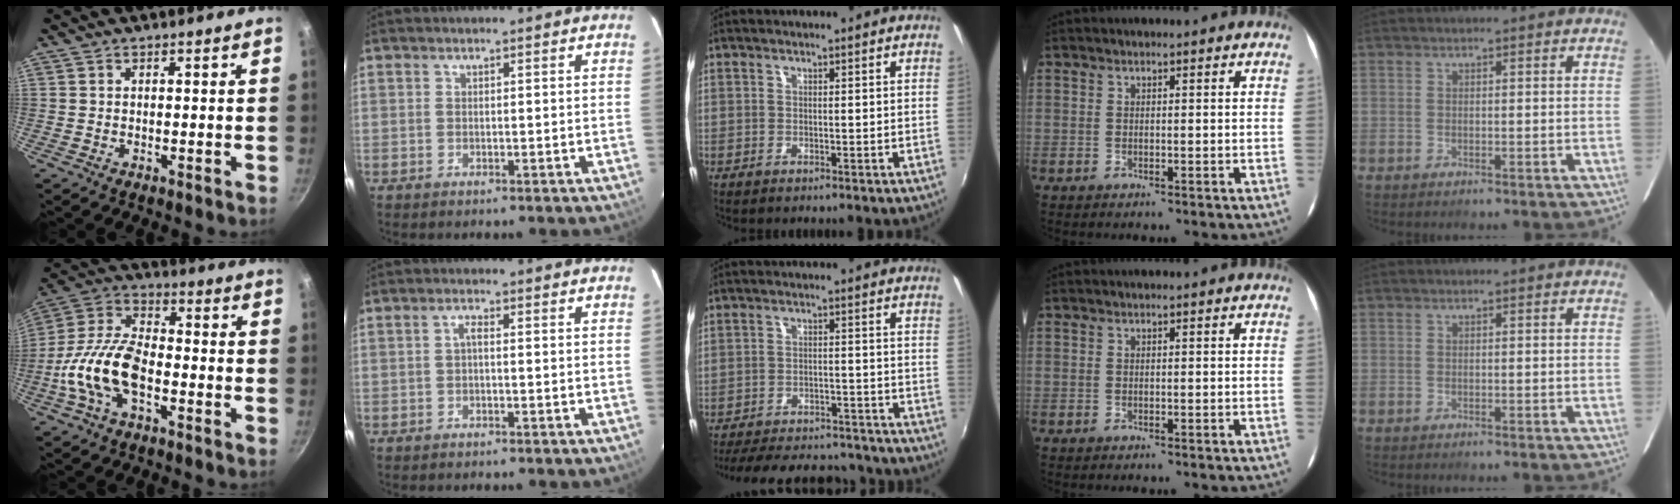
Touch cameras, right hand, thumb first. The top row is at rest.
{"thumb": {"total": 15.2, "force": [-4.6, 7.9, 12.2], "torque": [-0.223, 0.042, -0.105]}, "index": {"total": 1.3, "force": [-0.3, 0.4, 1.2], "torque": [-0.023, 0.007, -0.006]}, "middle": {"total": 22.0, "force": [-19.1, 7.1, 8.2], "torque": [-0.176, 0.013, -0.244]}}